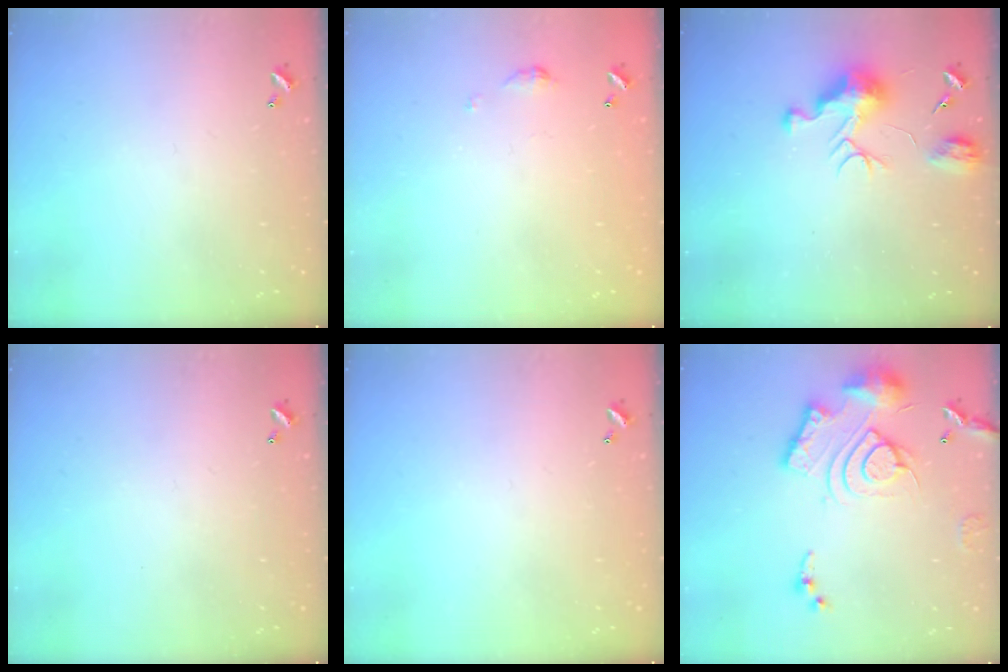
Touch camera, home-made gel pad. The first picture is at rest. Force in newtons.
{"total": 3.7, "press": 3.6, "slide": 0.5}
{"total": 9.5, "press": 9.5, "slide": 0.2}
{"total": 0.0}
{"total": 0.0}
{"total": 17.0, "press": 17.0, "slide": 1.7}